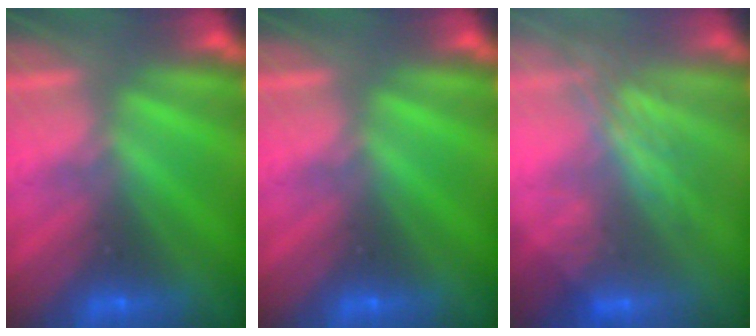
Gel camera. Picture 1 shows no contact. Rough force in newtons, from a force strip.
{"total": 0.0}
{"total": 2.8}